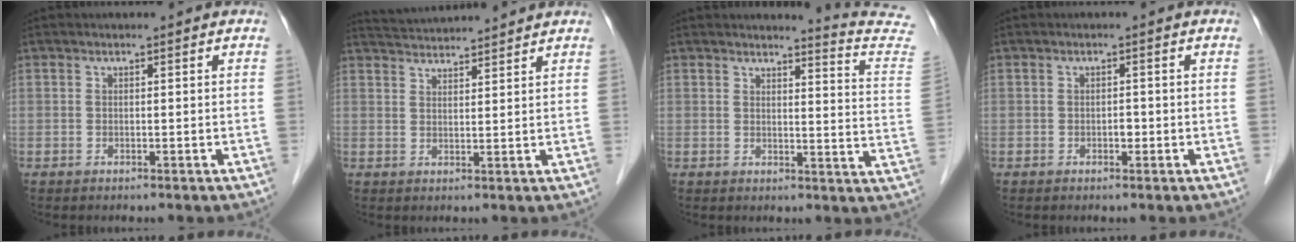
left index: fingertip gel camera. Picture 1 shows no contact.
{"total": 7.6, "force": [7.4, -0.4, 1.6], "torque": [-0.037, 0.029, 0.115]}
{"total": 9.4, "force": [9.1, -1.8, 1.0], "torque": [-0.027, -0.093, 0.086]}
{"total": 1.0, "force": [-0.3, 0.6, 0.7], "torque": [-0.012, 0.002, -0.006]}